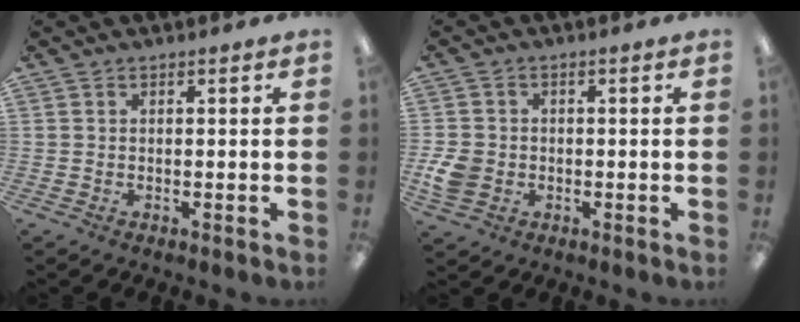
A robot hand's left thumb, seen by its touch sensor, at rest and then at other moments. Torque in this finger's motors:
{"motor_torque": [-0.63, 0.66, -0.04, 0.03, 0.02]}